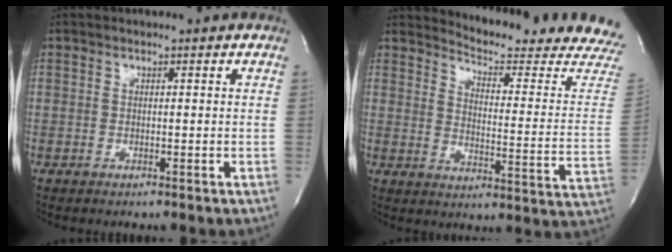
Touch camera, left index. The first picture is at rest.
{"total": 18.5, "force": [18.2, 0.0, 3.4], "torque": [-0.049, -0.145, 0.202]}